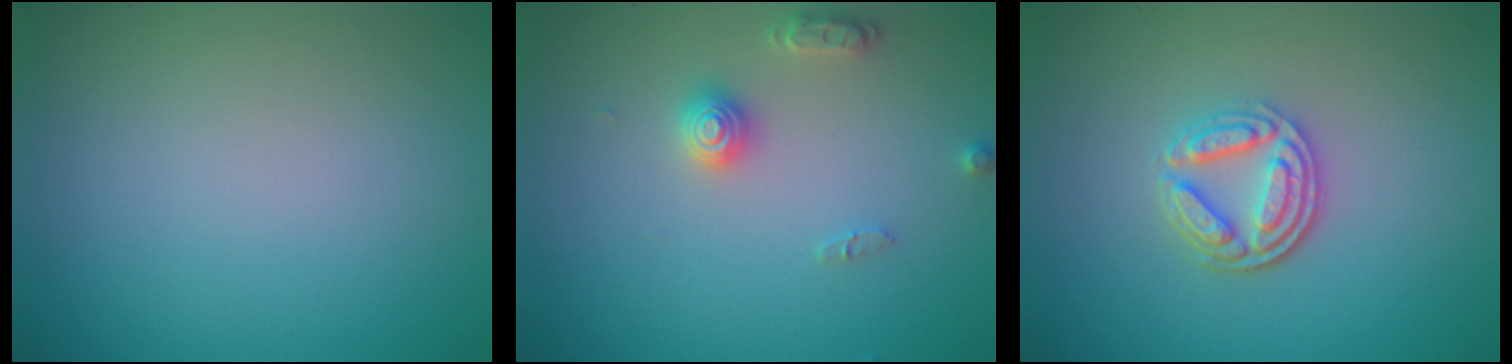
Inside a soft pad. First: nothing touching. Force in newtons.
{"total": 2.5, "press": 2.5, "slide": 0.4}
{"total": 3.9, "press": 3.2, "slide": 2.2}